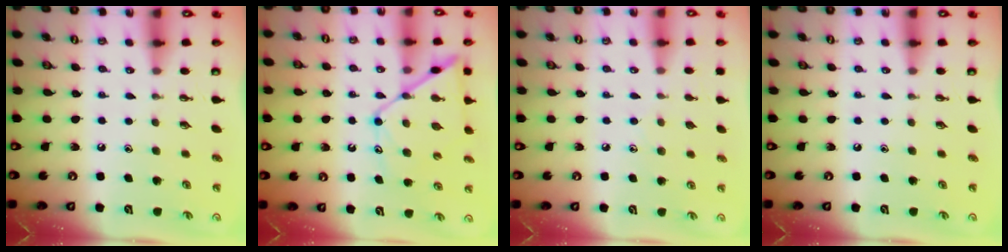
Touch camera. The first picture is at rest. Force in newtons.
{"total": 12.2, "press": 12.2, "slide": 1.0}
{"total": 5.8, "press": 5.8, "slide": 0.5}
{"total": 0.0}